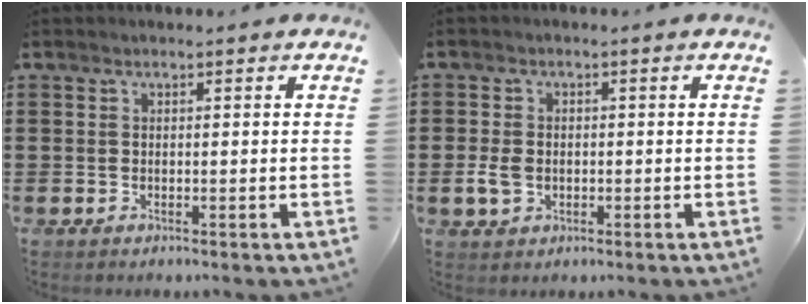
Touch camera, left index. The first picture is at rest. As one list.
[{"total": 3.5, "force": [-0.6, 2.6, 2.2], "torque": [-0.058, -0.002, -0.014]}]